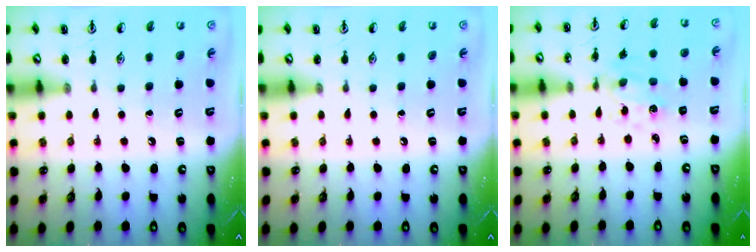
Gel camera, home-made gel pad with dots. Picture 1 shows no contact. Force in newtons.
{"total": 0.0}
{"total": 2.0, "press": 2.0, "slide": 0.5}